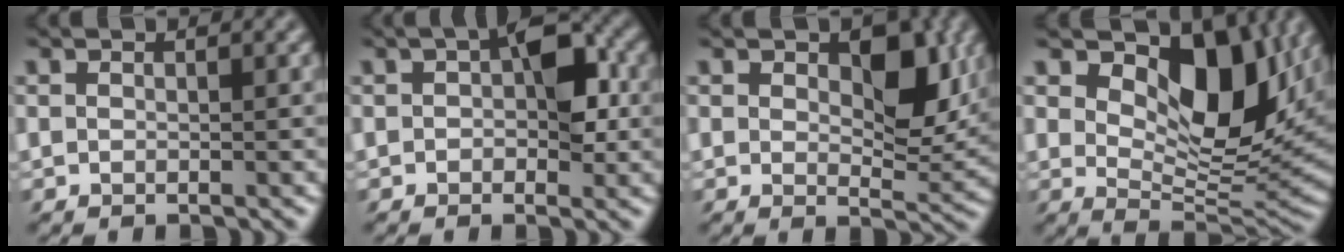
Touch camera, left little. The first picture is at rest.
{"total": 6.5, "force": [0.4, 3.6, 5.3], "torque": [-0.090, 0.006, -0.001]}
{"total": 7.3, "force": [2.3, 4.3, 5.4], "torque": [-0.099, -0.014, 0.036]}
{"total": 10.4, "force": [4.4, 5.6, 7.6], "torque": [-0.122, -0.007, 0.075]}